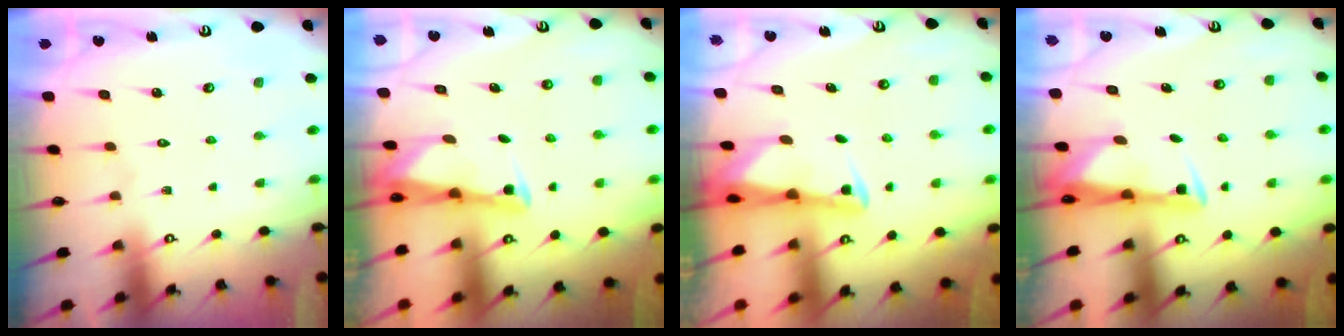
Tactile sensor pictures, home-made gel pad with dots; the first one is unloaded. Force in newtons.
{"total": 3.1, "press": 3.0, "slide": 0.3}
{"total": 2.2, "press": 2.2, "slide": 0.3}
{"total": 3.4, "press": 3.3, "slide": 0.9}